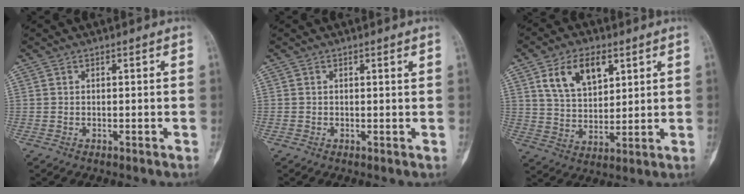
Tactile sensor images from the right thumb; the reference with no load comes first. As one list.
[{"total": 0.7, "force": [0.2, 0.3, 0.6], "torque": [-0.006, -0.001, 0.002]}, {"total": 11.1, "force": [5.2, 6.5, 7.4], "torque": [-0.106, -0.018, 0.099]}]